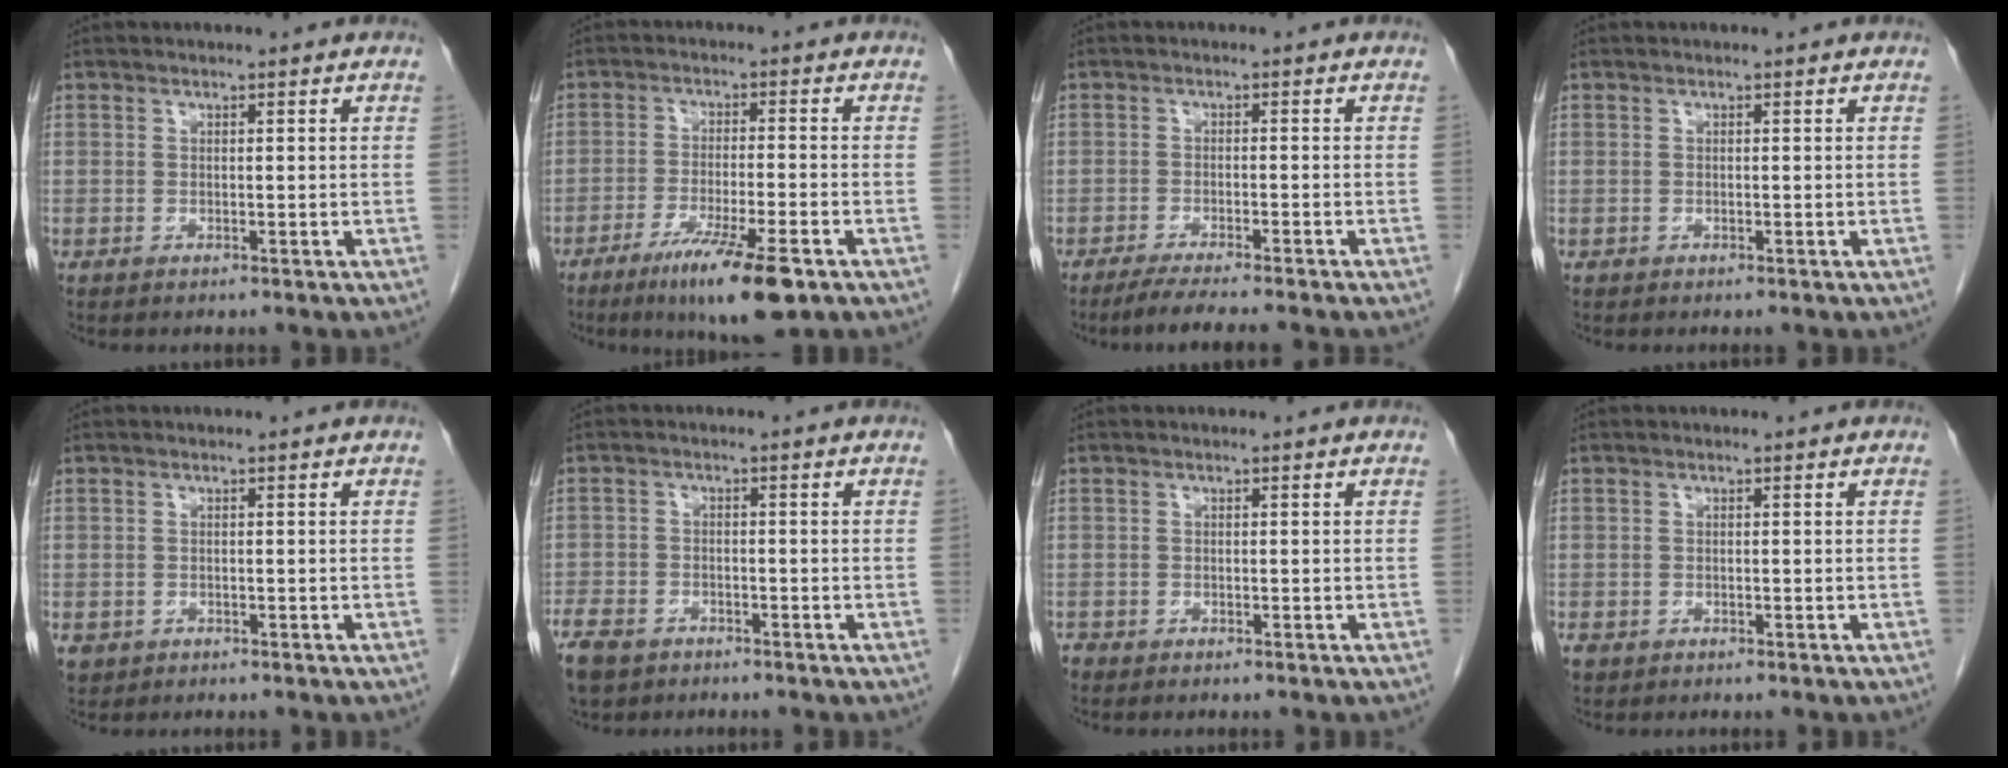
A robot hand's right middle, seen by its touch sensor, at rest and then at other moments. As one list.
[{"total": 10.6, "force": [-6.4, 0.8, 8.4], "torque": [-0.143, -0.025, -0.102]}, {"total": 6.4, "force": [-5.4, -0.6, 3.4], "torque": [-0.043, -0.017, -0.087]}, {"total": 0.0}, {"total": 2.0, "force": [-1.0, 1.7, 0.4], "torque": [-0.007, 0.003, -0.013]}, {"total": 7.2, "force": [-5.2, 4.2, 2.7], "torque": [-0.061, -0.004, -0.090]}, {"total": 1.0, "force": [-0.8, 0.6, 0.1], "torque": [-0.005, 0.000, -0.015]}, {"total": 1.1, "force": [-0.6, 0.9, 0.3], "torque": [-0.010, 0.002, -0.008]}]